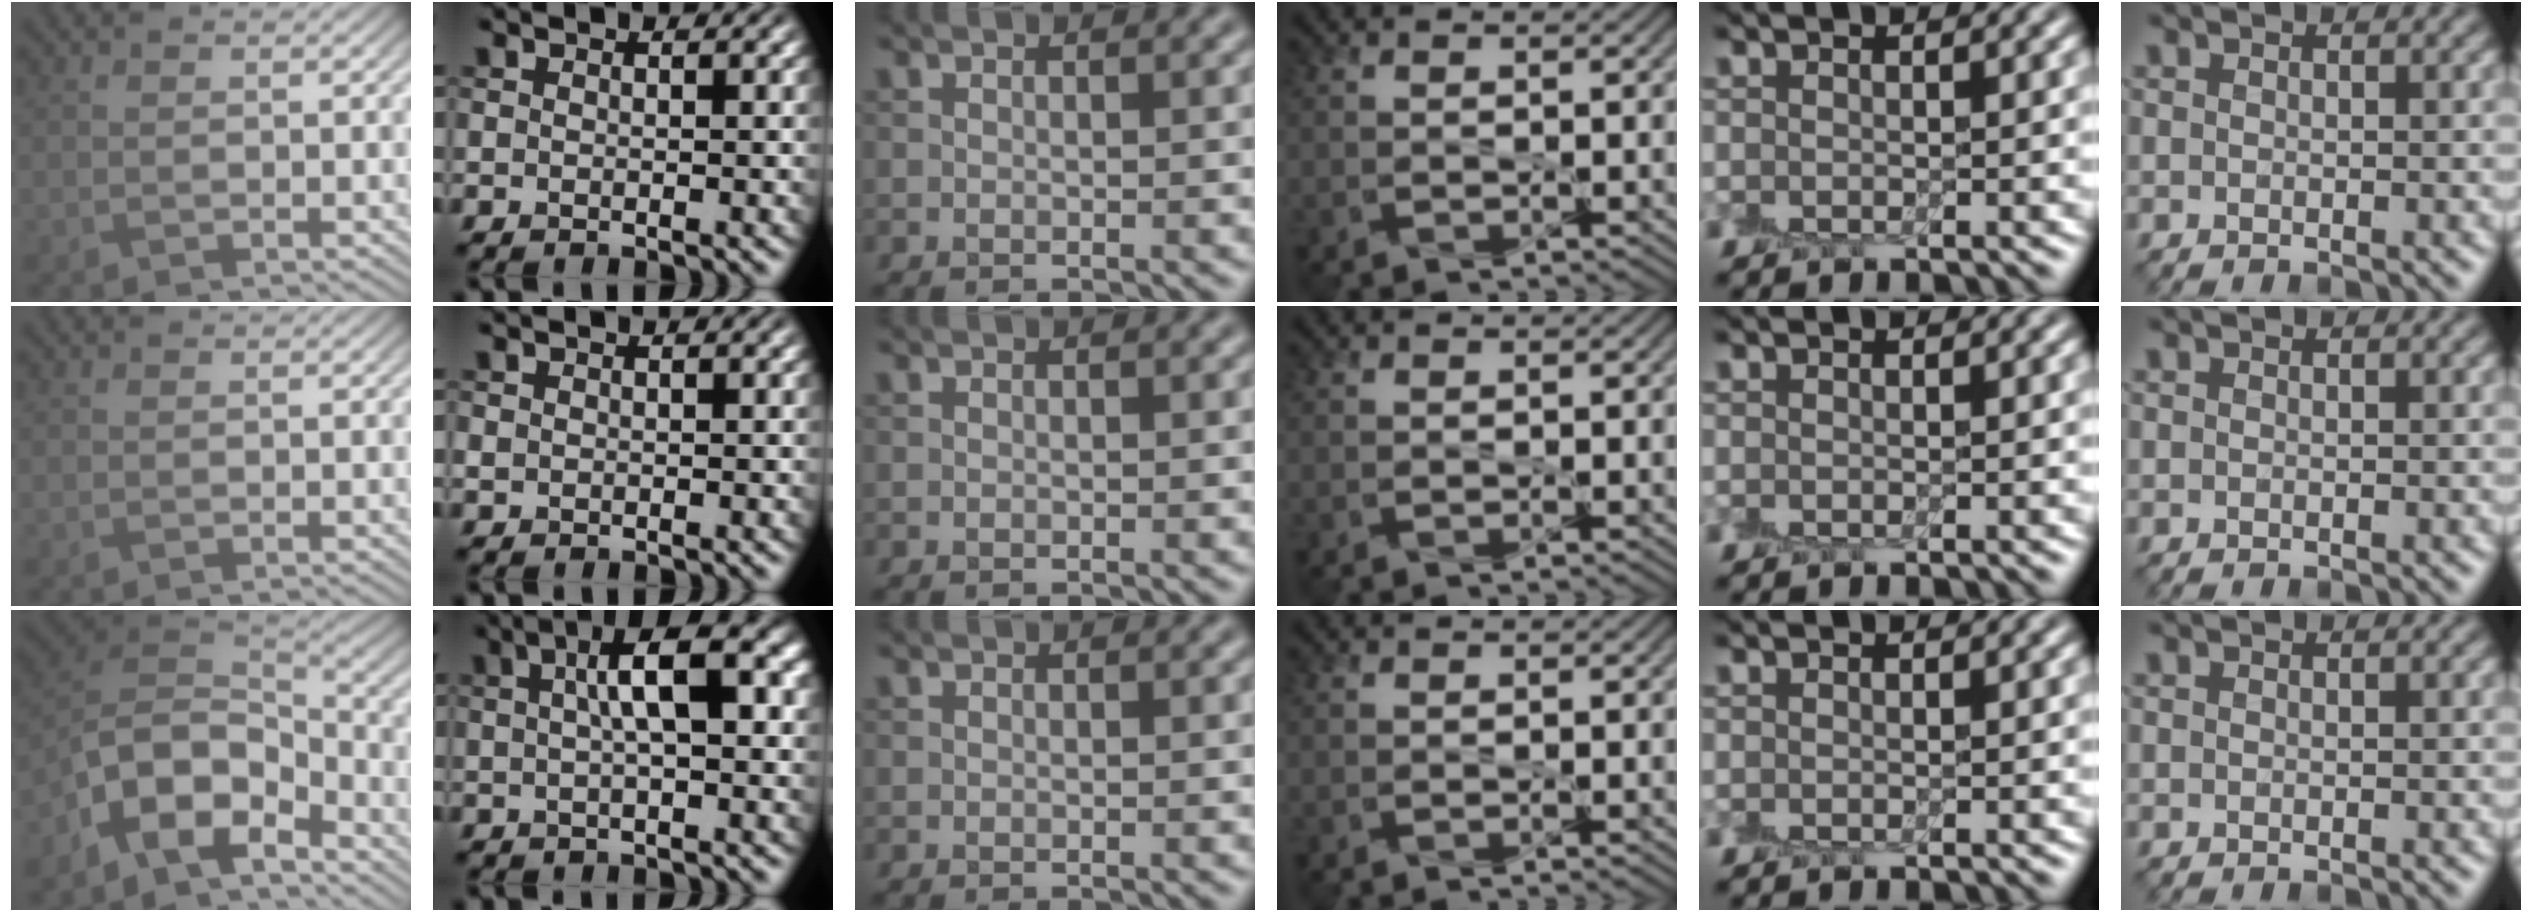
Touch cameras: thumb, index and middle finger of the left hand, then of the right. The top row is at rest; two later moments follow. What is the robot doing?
{"motion": "peel", "object": "postage stamp"}